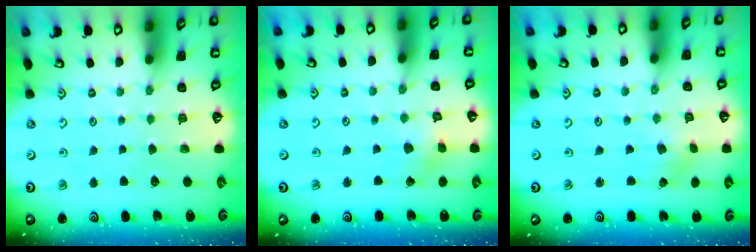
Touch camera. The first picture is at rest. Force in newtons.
{"total": 2.3, "press": 2.3, "slide": 0.4}
{"total": 2.9, "press": 2.9, "slide": 0.4}